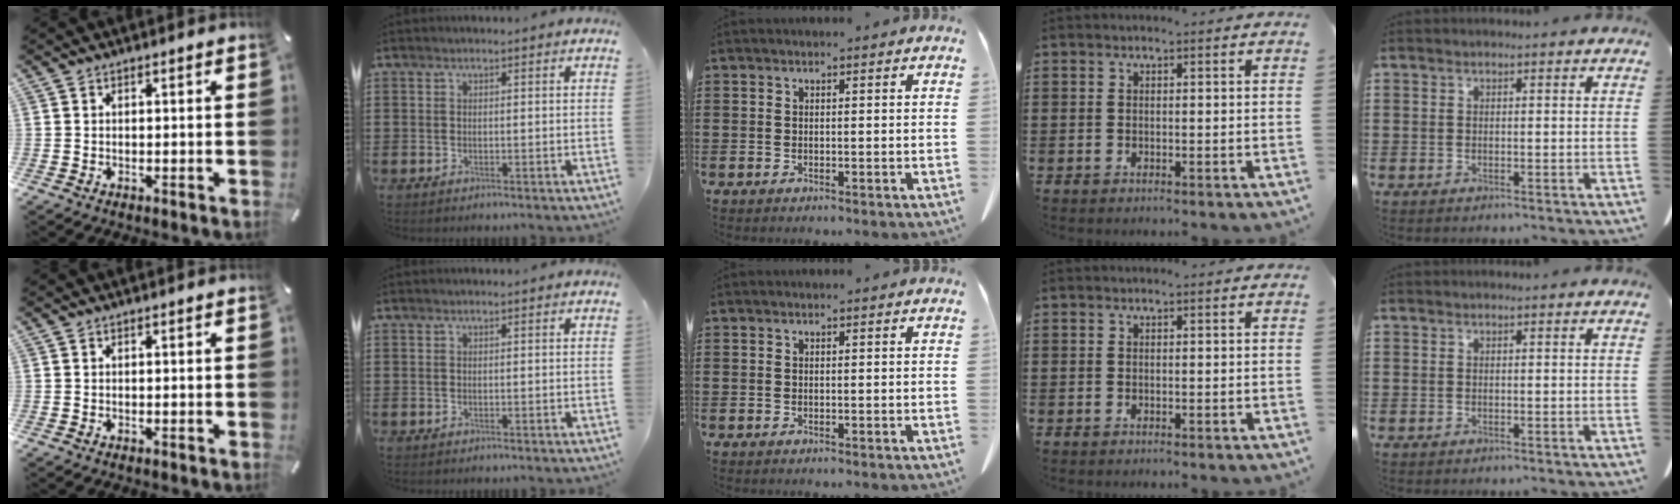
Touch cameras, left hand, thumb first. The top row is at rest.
{}